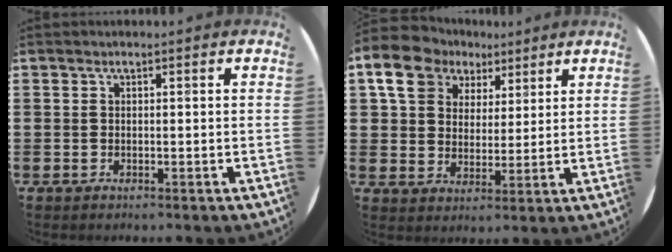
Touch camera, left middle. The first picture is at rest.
{"total": 8.8, "force": [5.9, 6.2, 2.3], "torque": [-0.069, -0.004, 0.107]}